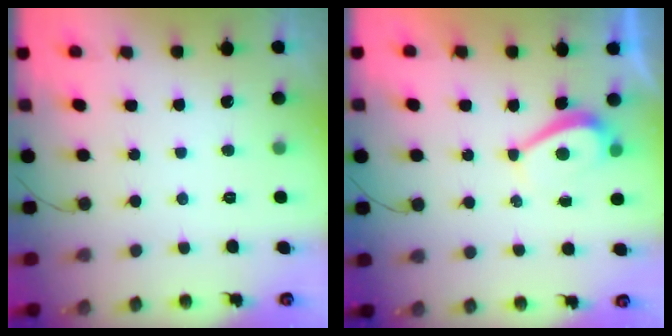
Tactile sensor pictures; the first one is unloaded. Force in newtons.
{"total": 2.2, "press": 2.1, "slide": 0.6}